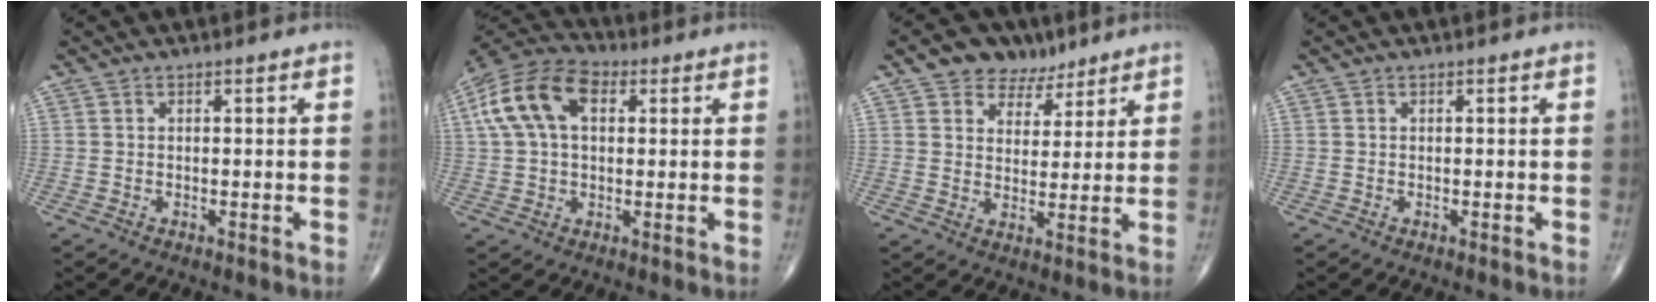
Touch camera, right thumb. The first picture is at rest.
{"total": 13.7, "force": [3.7, 8.5, 10.1], "torque": [-0.191, 0.029, 0.061]}
{"total": 8.4, "force": [5.7, 5.5, 2.9], "torque": [-0.008, -0.024, 0.091]}
{"total": 0.0}